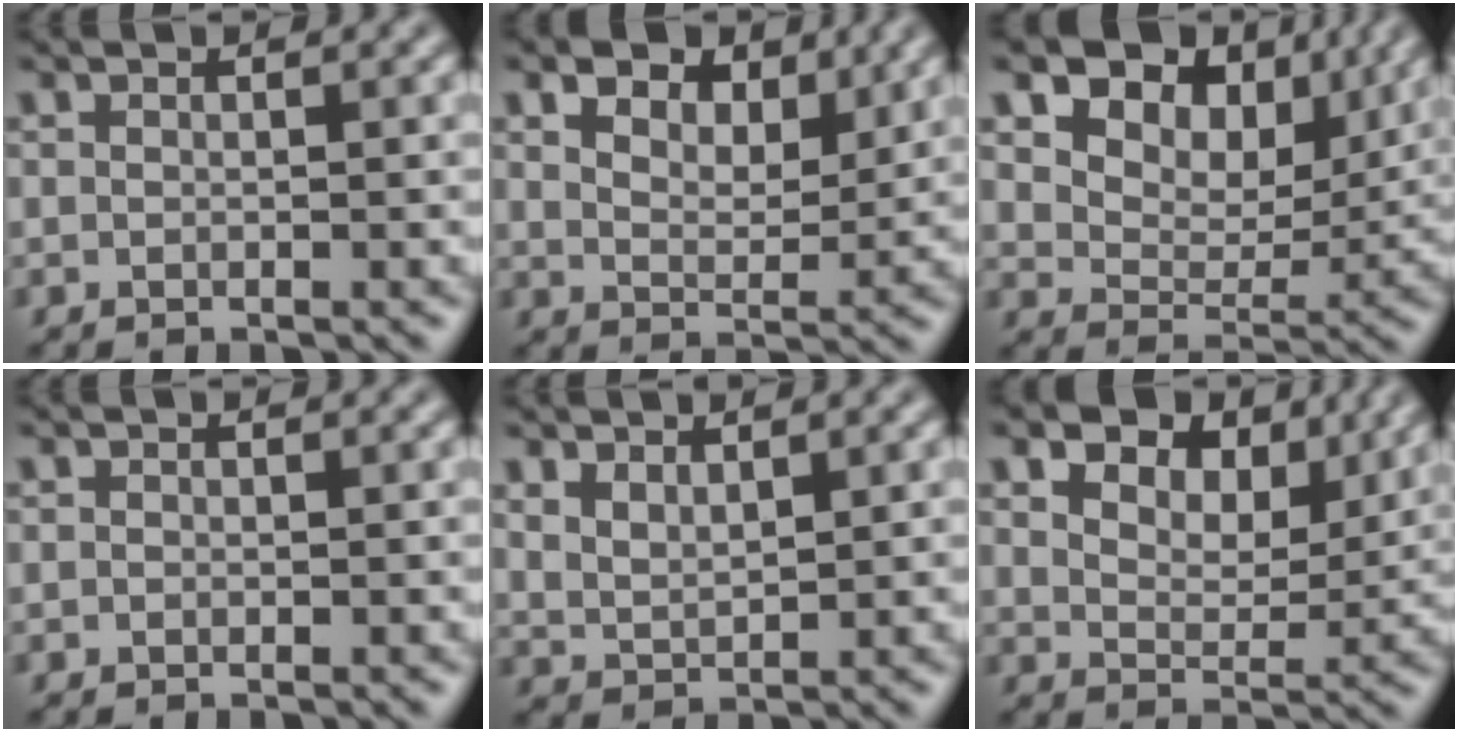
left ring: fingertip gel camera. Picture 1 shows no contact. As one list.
[{"total": 6.8, "force": [4.5, 3.5, 3.8], "torque": [-0.067, 0.009, 0.056]}, {"total": 10.0, "force": [5.5, 6.1, 5.6], "torque": [-0.104, 0.006, 0.082]}, {"total": 0.0}, {"total": 2.3, "force": [1.5, 1.1, 1.2], "torque": [-0.030, -0.005, 0.035]}, {"total": 9.0, "force": [5.5, 4.9, 5.2], "torque": [-0.083, 0.009, 0.075]}]